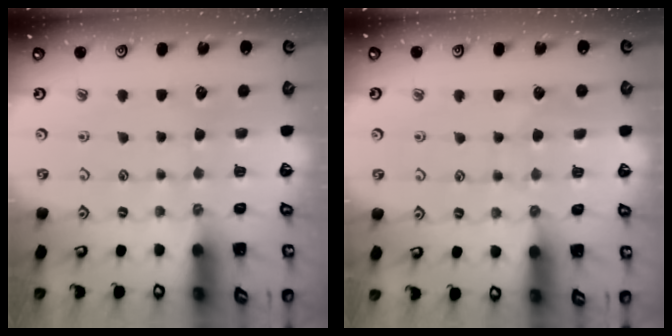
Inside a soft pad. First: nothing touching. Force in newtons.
{"total": 6.0, "press": 5.9, "slide": 0.6}